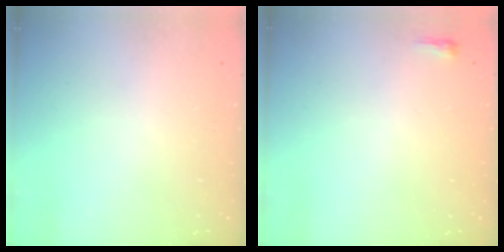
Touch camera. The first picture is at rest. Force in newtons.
{"total": 2.3, "press": 2.2, "slide": 0.7}